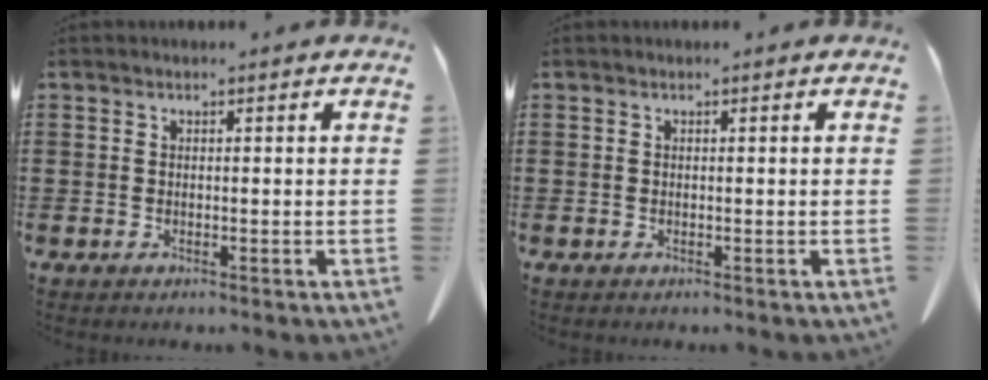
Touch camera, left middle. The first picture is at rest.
{"total": 0.0}